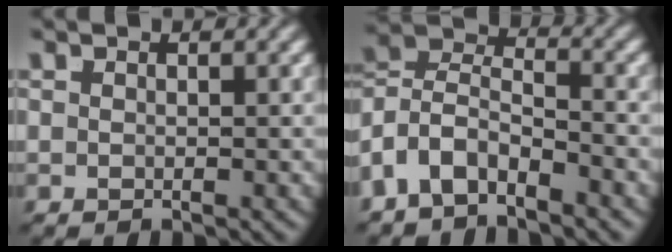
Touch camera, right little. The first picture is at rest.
{"total": 8.9, "force": [-1.8, 8.1, 3.4], "torque": [-0.108, -0.031, -0.042]}